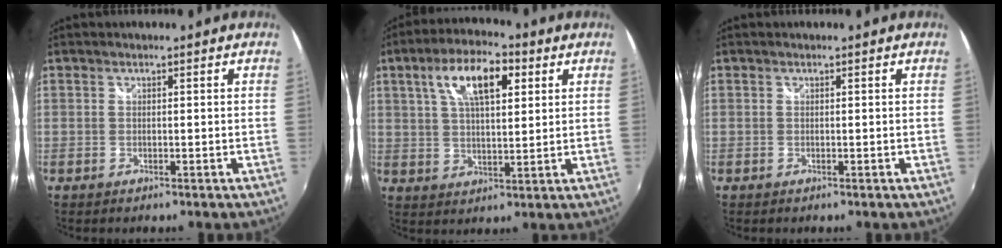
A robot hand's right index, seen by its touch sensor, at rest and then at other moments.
{"total": 11.5, "force": [4.6, 4.7, 9.4], "torque": [-0.167, 0.024, 0.080]}
{"total": 0.0}